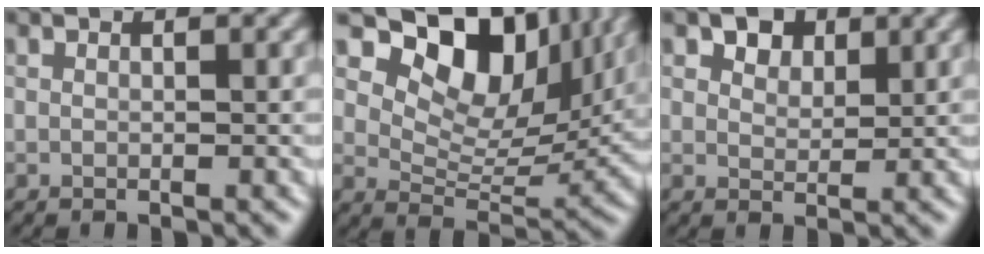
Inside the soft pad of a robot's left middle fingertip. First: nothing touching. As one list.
[{"total": 10.2, "force": [5.6, 6.0, 6.2], "torque": [-0.105, 0.005, 0.104]}, {"total": 3.8, "force": [2.5, 2.2, 1.7], "torque": [-0.039, 0.018, 0.031]}]